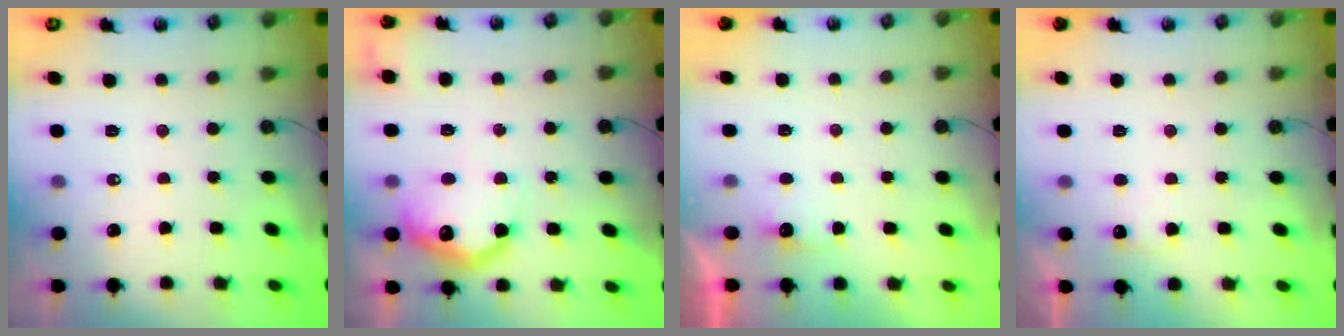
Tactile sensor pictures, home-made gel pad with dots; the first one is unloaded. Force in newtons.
{"total": 17.7, "press": 17.6, "slide": 1.4}
{"total": 2.1, "press": 1.9, "slide": 0.8}
{"total": 5.6, "press": 5.5, "slide": 1.2}